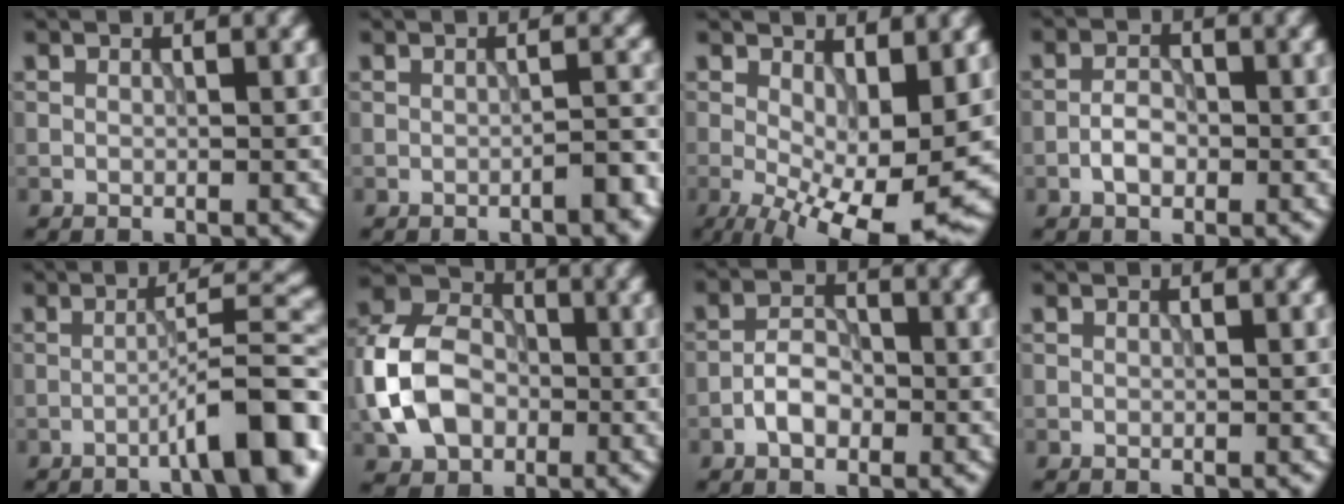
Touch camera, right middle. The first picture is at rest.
{"total": 2.3, "force": [-1.2, 0.5, 1.9], "torque": [-0.023, 0.009, -0.022]}
{"total": 10.9, "force": [-2.3, 4.1, 9.8], "torque": [-0.154, -0.008, -0.031]}
{"total": 2.2, "force": [-0.9, 1.2, 1.6], "torque": [-0.026, 0.005, -0.021]}
{"total": 7.9, "force": [-4.0, 1.1, 6.7], "torque": [-0.089, 0.025, -0.066]}
{"total": 8.3, "force": [-1.8, 6.2, 5.2], "torque": [-0.113, 0.011, -0.053]}
{"total": 2.9, "force": [-1.2, 1.7, 2.0], "torque": [-0.032, 0.009, -0.027]}
{"total": 0.0}